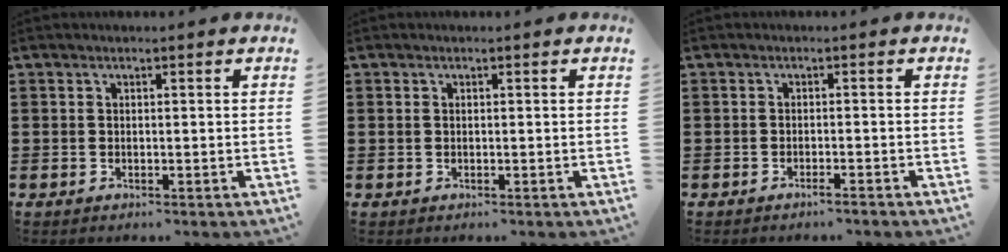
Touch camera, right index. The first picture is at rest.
{"total": 0.5, "force": [0.1, 0.4, 0.3], "torque": [-0.008, 0.002, 0.002]}
{"total": 1.2, "force": [-1.1, -0.2, 0.5], "torque": [-0.010, -0.003, -0.020]}